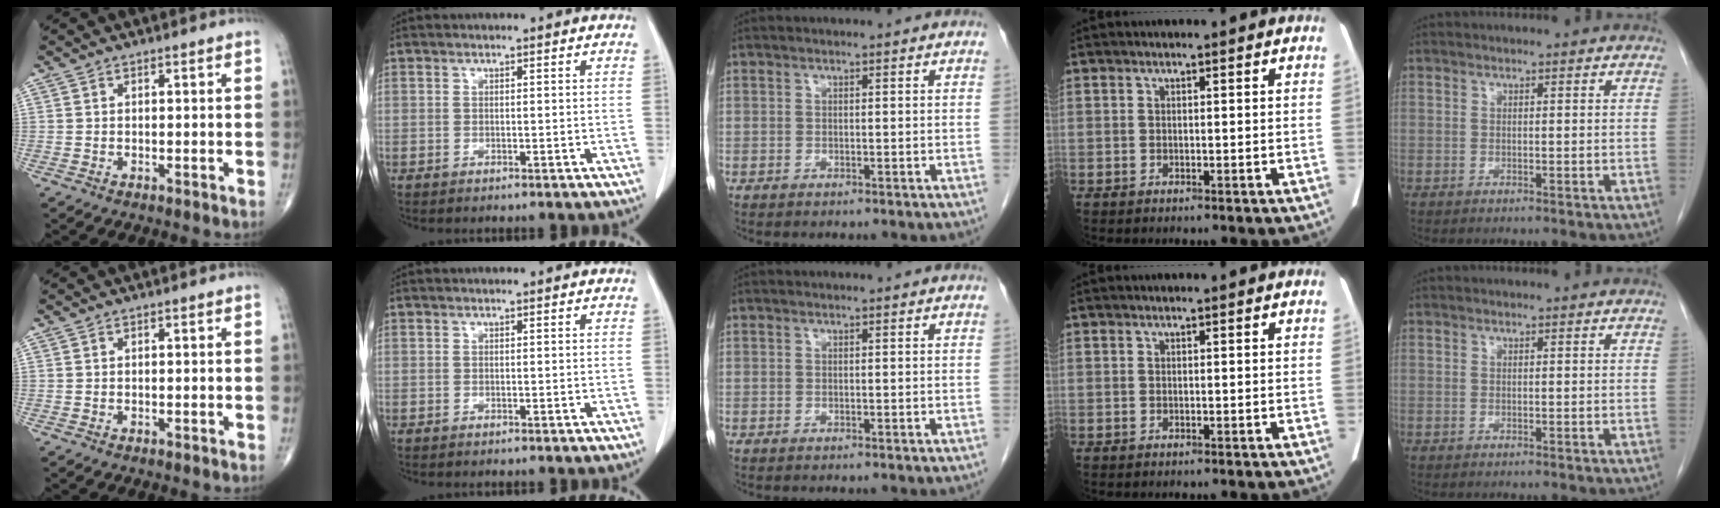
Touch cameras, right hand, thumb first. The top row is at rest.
{}